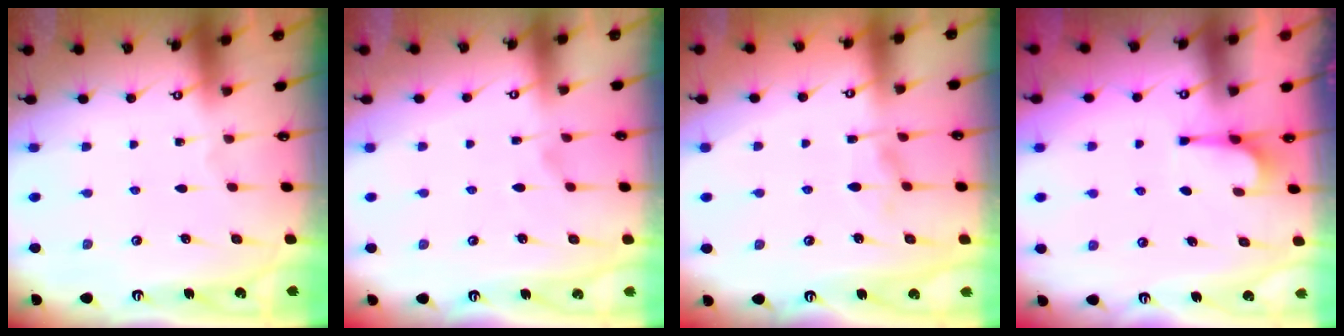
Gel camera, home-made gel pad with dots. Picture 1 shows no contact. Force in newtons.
{"total": 2.7, "press": 2.5, "slide": 1.0}
{"total": 2.2, "press": 1.9, "slide": 1.2}
{"total": 0.8, "press": 0.5, "slide": 0.7}